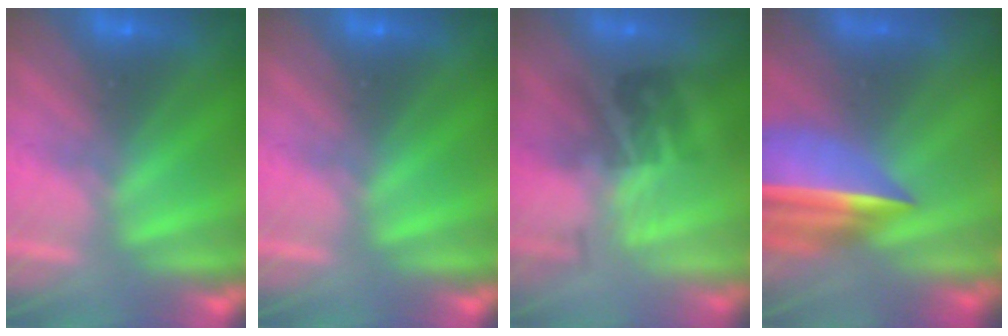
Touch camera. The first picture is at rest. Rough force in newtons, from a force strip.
{"total": 0.0}
{"total": 2.2}
{"total": 6.7}